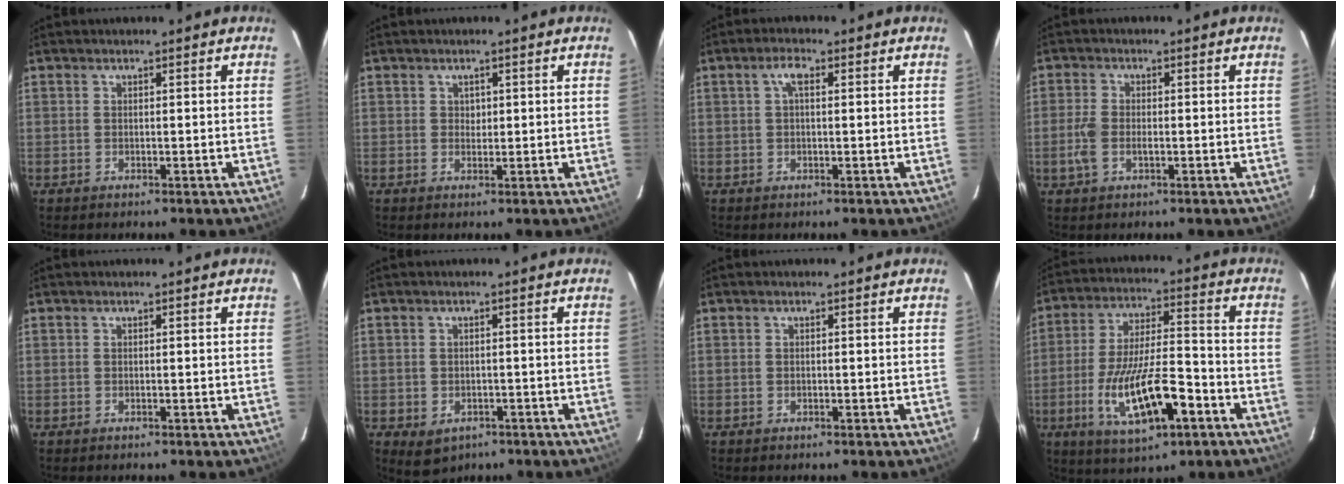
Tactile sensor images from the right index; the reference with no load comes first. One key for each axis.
{"total": 0.7, "fx": 0.3, "fy": 0.7, "fz": 0.1, "tx": 0.002, "ty": 0.001, "tz": 0.005}
{"total": 2.4, "fx": 0.7, "fy": 0.6, "fz": 2.3, "tx": -0.047, "ty": 0.008, "tz": 0.012}
{"total": 4.0, "fx": -1.1, "fy": 2.1, "fz": 3.2, "tx": -0.077, "ty": 0.001, "tz": -0.023}
{"total": 0.0}
{"total": 4.7, "fx": -2.1, "fy": 3.7, "fz": 2.1, "tx": -0.039, "ty": -0.005, "tz": -0.017}
{"total": 0.0}
{"total": 16.3, "fx": -6.7, "fy": 5.0, "fz": 14.0, "tx": -0.276, "ty": -0.013, "tz": -0.106}